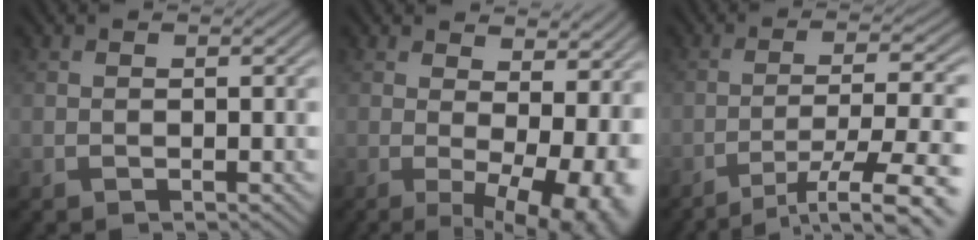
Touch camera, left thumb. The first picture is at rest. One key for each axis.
{"total": 11.2, "fx": 0.5, "fy": 4.7, "fz": 10.2, "tx": -0.117, "ty": -0.005, "tz": 0.031}
{"total": 10.7, "fx": -6.8, "fy": 2.0, "fz": 8.0, "tx": -0.130, "ty": 0.005, "tz": -0.090}